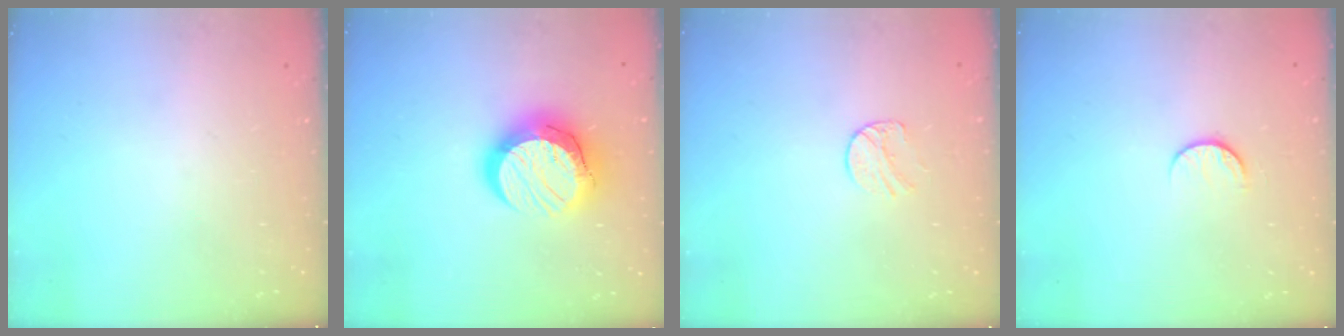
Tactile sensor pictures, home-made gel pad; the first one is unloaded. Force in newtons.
{"total": 16.3, "press": 16.3, "slide": 1.1}
{"total": 6.9, "press": 6.8, "slide": 0.6}
{"total": 7.3, "press": 7.3, "slide": 0.8}